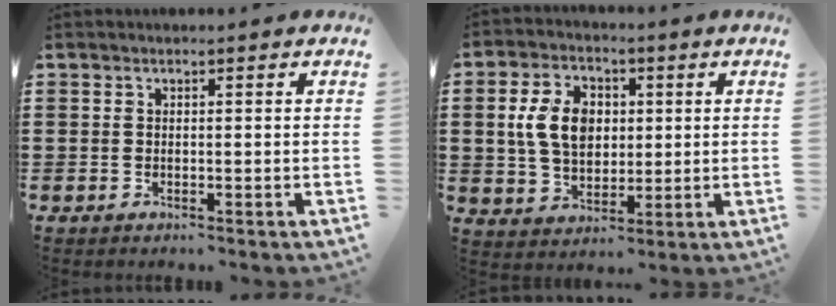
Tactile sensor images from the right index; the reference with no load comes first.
{"total": 8.6, "force": [1.2, 6.2, 5.9], "torque": [-0.142, 0.011, 0.014]}